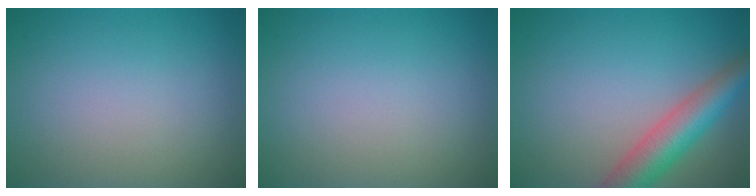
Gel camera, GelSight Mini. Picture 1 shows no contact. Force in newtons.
{"total": 0.0}
{"total": 5.8, "press": 5.8, "slide": 0.4}